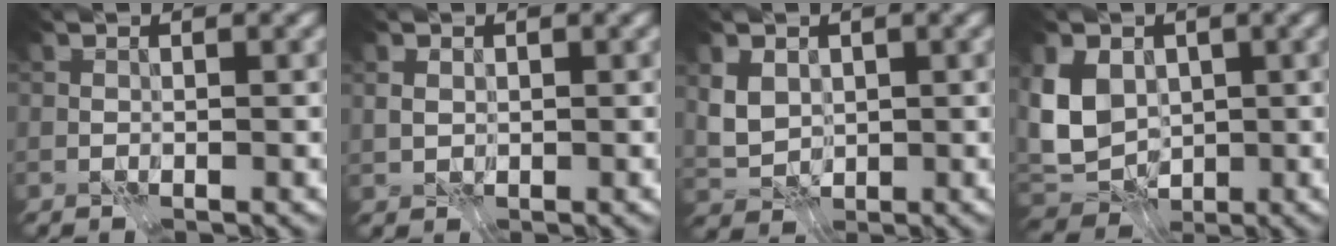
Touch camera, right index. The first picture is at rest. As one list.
[{"total": 1.4, "force": [0.4, 1.1, 0.7], "torque": [-0.016, 0.000, 0.010]}, {"total": 3.5, "force": [0.9, 2.8, 1.9], "torque": [-0.049, -0.003, 0.021]}, {"total": 6.7, "force": [0.9, 5.3, 4.0], "torque": [-0.095, -0.002, 0.008]}]